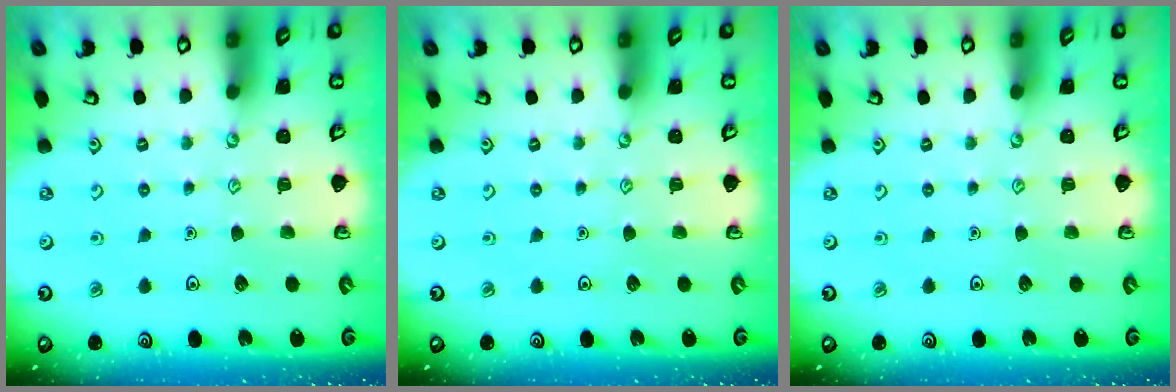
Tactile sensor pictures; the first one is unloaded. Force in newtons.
{"total": 0.0}
{"total": 0.0}